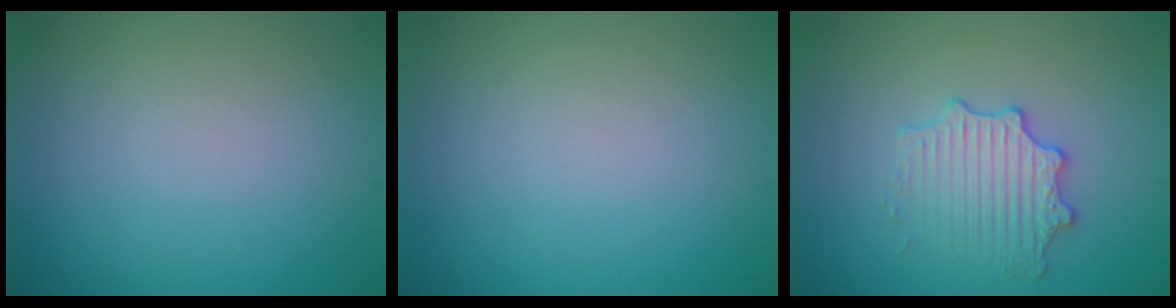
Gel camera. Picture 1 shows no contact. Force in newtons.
{"total": 0.0}
{"total": 2.9, "press": 2.8, "slide": 0.5}